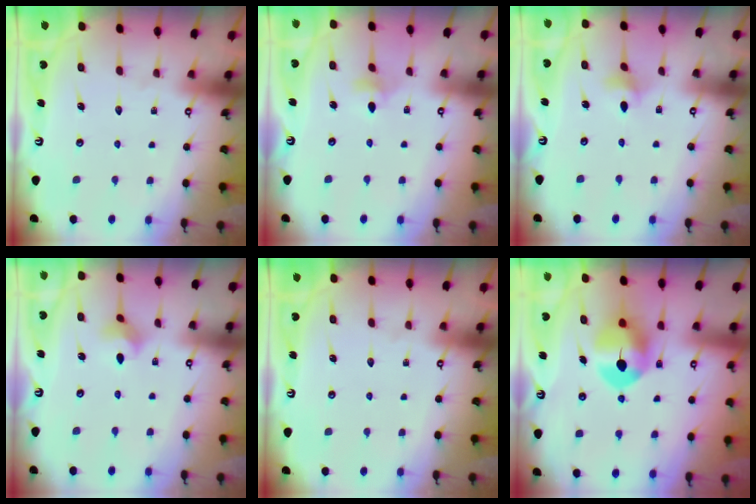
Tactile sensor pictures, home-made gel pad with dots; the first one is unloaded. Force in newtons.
{"total": 4.8, "press": 4.6, "slide": 1.3}
{"total": 2.8, "press": 2.8, "slide": 0.4}
{"total": 3.6, "press": 3.6, "slide": 0.2}
{"total": 0.0}
{"total": 9.1, "press": 8.9, "slide": 1.8}